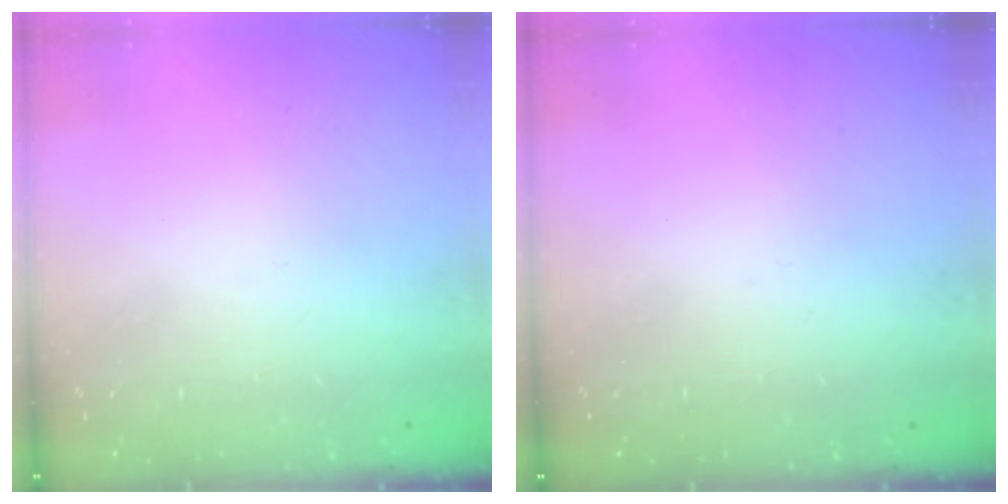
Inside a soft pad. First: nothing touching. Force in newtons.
{"total": 0.0}